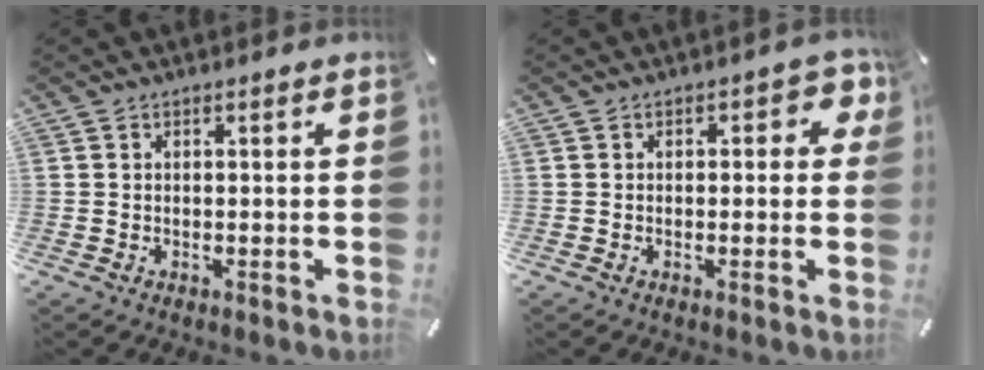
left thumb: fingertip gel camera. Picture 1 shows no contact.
{"total": 3.6, "force": [0.6, 2.2, 2.8], "torque": [-0.032, 0.002, 0.003]}